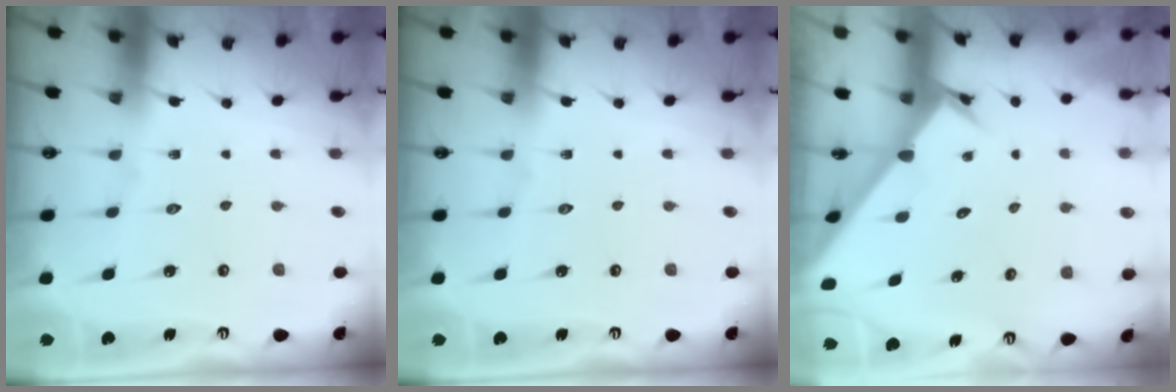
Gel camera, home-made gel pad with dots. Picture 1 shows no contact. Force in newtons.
{"total": 0.0}
{"total": 2.2, "press": 2.2, "slide": 0.1}